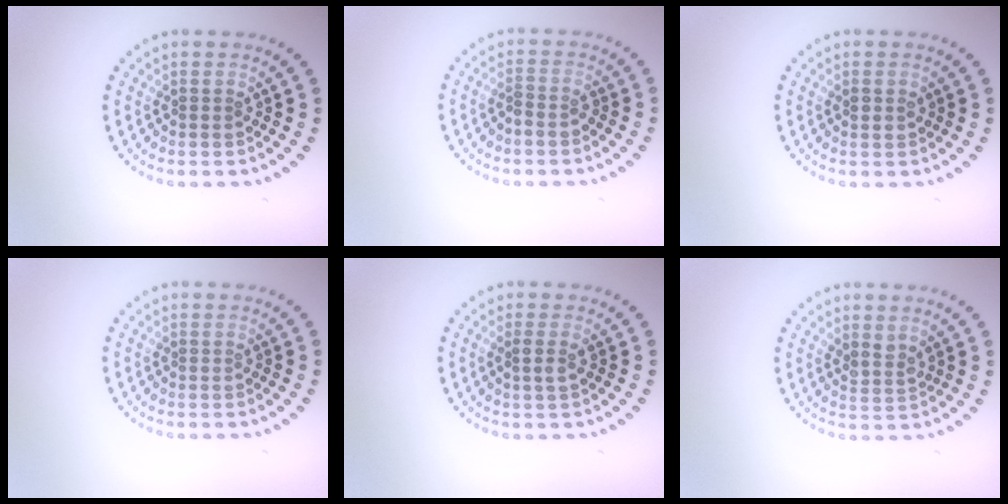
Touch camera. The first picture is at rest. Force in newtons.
{"total": 1.2, "press": 1.1, "slide": 0.6}
{"total": 1.0, "press": 1.0, "slide": 0.3}
{"total": 0.0}
{"total": 1.0, "press": 0.9, "slide": 0.5}
{"total": 1.4, "press": 1.1, "slide": 0.8}